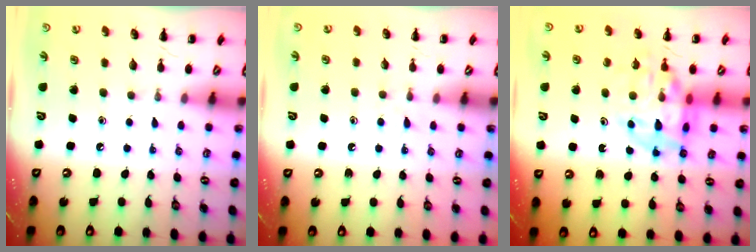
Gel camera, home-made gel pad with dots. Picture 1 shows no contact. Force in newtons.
{"total": 3.5, "press": 3.3, "slide": 1.2}
{"total": 15.1, "press": 14.7, "slide": 3.3}